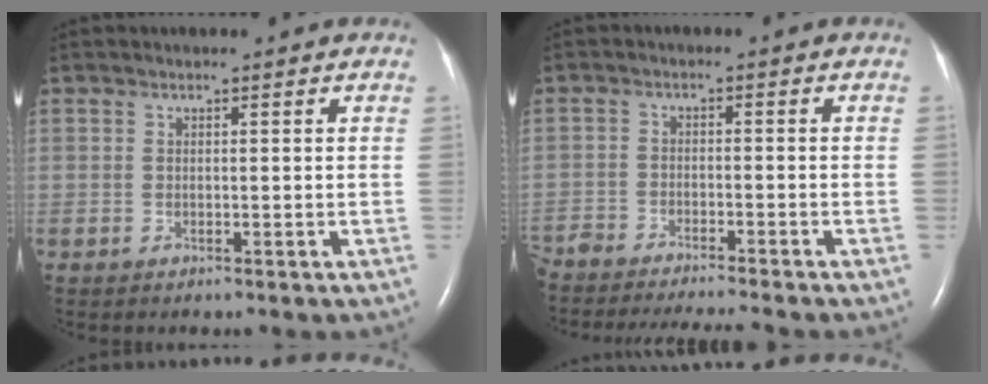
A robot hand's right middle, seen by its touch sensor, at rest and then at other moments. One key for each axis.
{"total": 14.3, "fx": -13.0, "fy": 1.0, "fz": 5.7, "tx": -0.106, "ty": -0.025, "tz": -0.199}